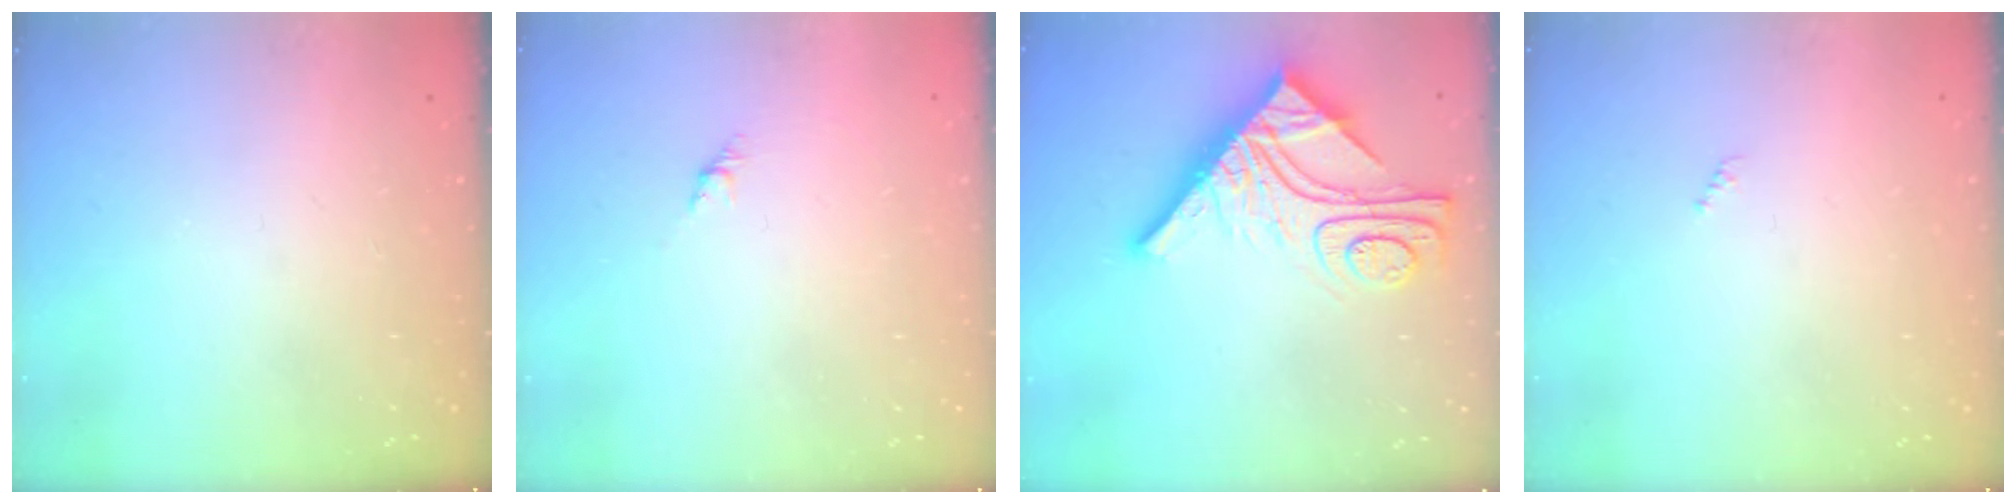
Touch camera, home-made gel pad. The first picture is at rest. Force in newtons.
{"total": 2.7, "press": 2.6, "slide": 0.7}
{"total": 16.8, "press": 16.8, "slide": 1.5}
{"total": 0.0}